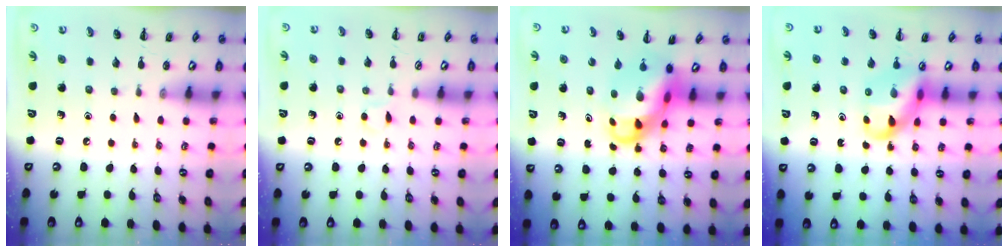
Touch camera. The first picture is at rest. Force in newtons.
{"total": 2.9, "press": 2.7, "slide": 0.9}
{"total": 7.1, "press": 6.8, "slide": 2.1}
{"total": 10.2, "press": 9.8, "slide": 2.7}